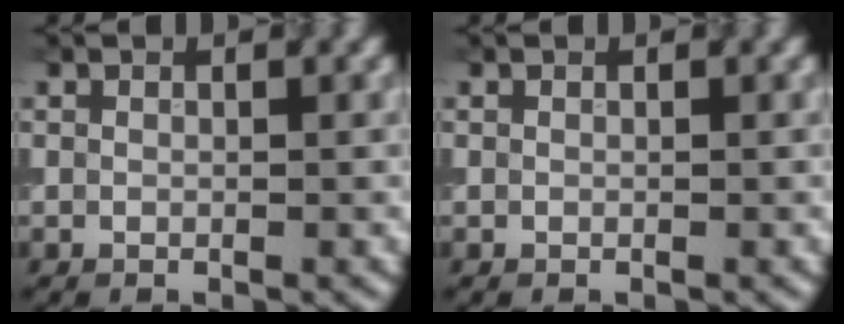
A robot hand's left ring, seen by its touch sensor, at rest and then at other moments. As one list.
[{"total": 0.0}]